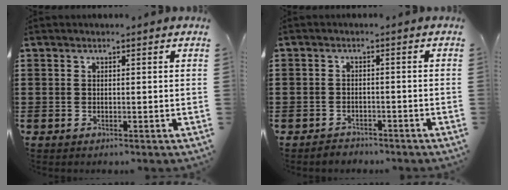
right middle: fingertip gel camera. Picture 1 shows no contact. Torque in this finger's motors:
{"motor_torque": [0.06, 0.02, -0.58, -0.20]}